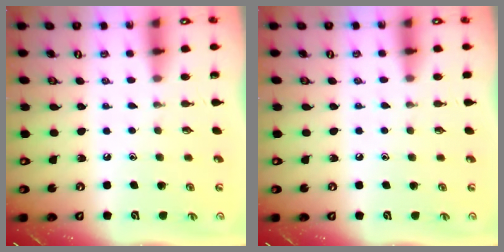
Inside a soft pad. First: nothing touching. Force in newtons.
{"total": 4.1, "press": 4.0, "slide": 0.6}